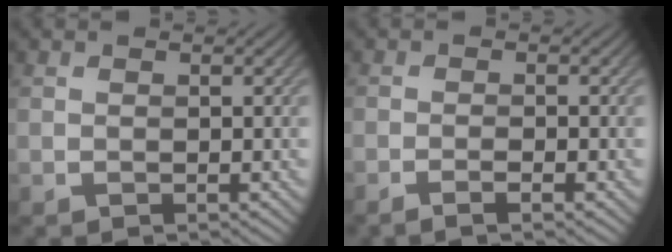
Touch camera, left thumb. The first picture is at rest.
{"total": 1.7, "force": [-1.2, 0.2, 1.2], "torque": [-0.021, 0.004, -0.027]}